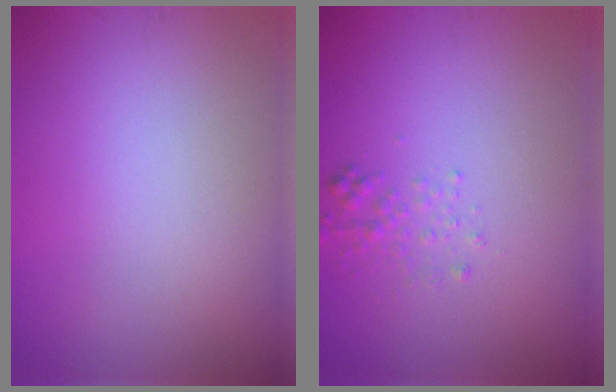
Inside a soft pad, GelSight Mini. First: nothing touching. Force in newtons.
{"total": 1.3, "press": 1.3, "slide": 0.1}